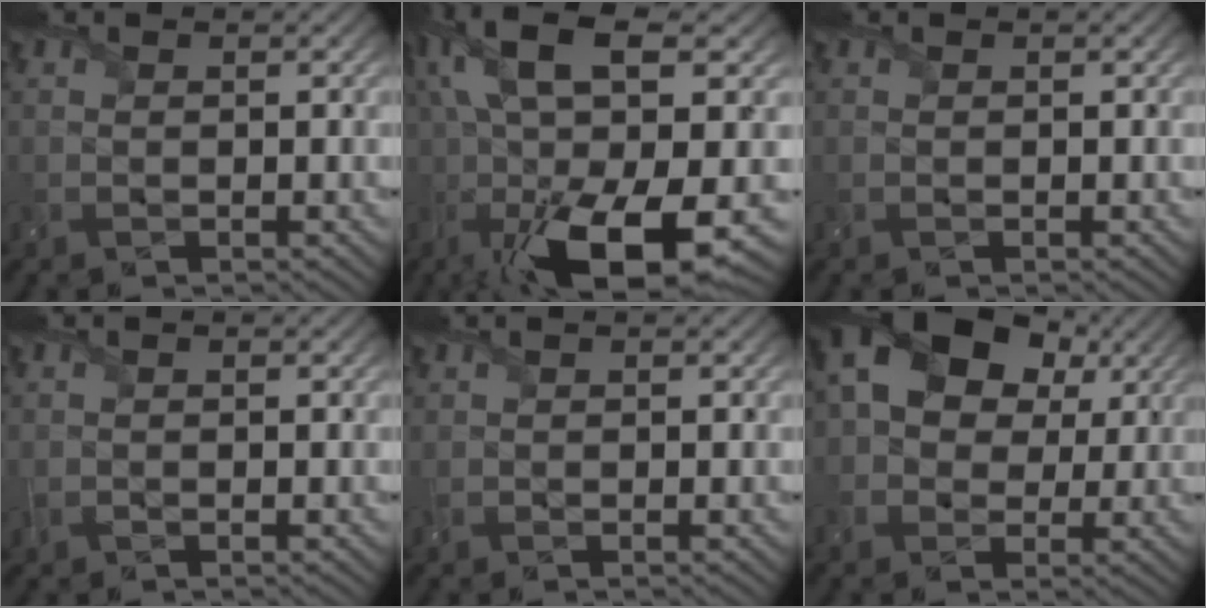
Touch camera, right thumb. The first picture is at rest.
{"total": 18.6, "force": [-0.1, 6.7, 17.4], "torque": [-0.348, 0.008, 0.012]}
{"total": 0.0}
{"total": 0.8, "force": [-0.1, 0.5, 0.6], "torque": [-0.016, 0.000, -0.002]}
{"total": 0.5, "force": [0.5, 0.1, 0.1], "torque": [-0.001, 0.006, 0.009]}
{"total": 13.2, "force": [4.1, 9.5, 8.2], "torque": [-0.164, 0.028, 0.061]}